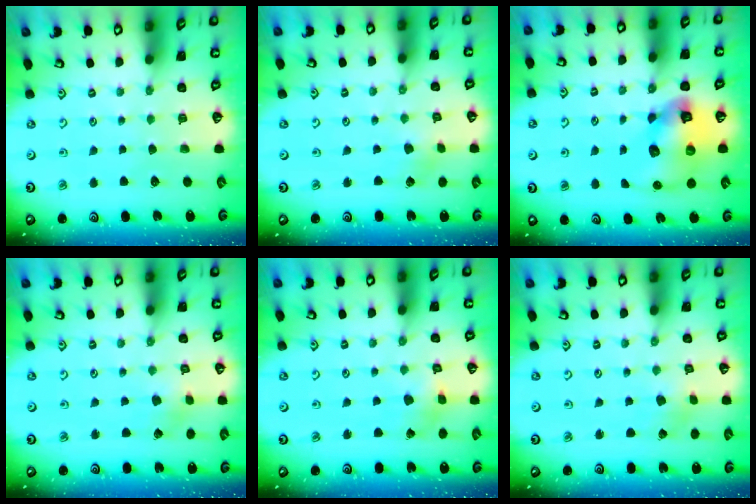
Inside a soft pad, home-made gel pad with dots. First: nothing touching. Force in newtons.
{"total": 2.4, "press": 2.4, "slide": 0.3}
{"total": 13.2, "press": 13.1, "slide": 1.8}
{"total": 1.7, "press": 1.7, "slide": 0.2}
{"total": 2.4, "press": 2.4, "slide": 0.5}
{"total": 2.2, "press": 2.2, "slide": 0.4}